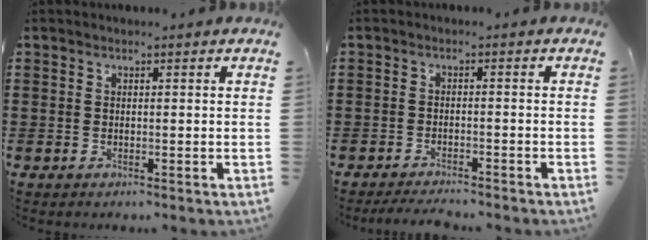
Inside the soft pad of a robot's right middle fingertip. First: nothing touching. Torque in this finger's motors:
{"motor_torque": [1.57, 0.57, 0.00, 0.04]}